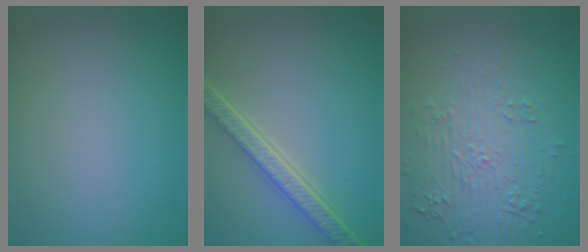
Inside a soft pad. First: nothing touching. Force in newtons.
{"total": 4.6, "press": 3.5, "slide": 2.9}
{"total": 4.3, "press": 3.7, "slide": 2.2}